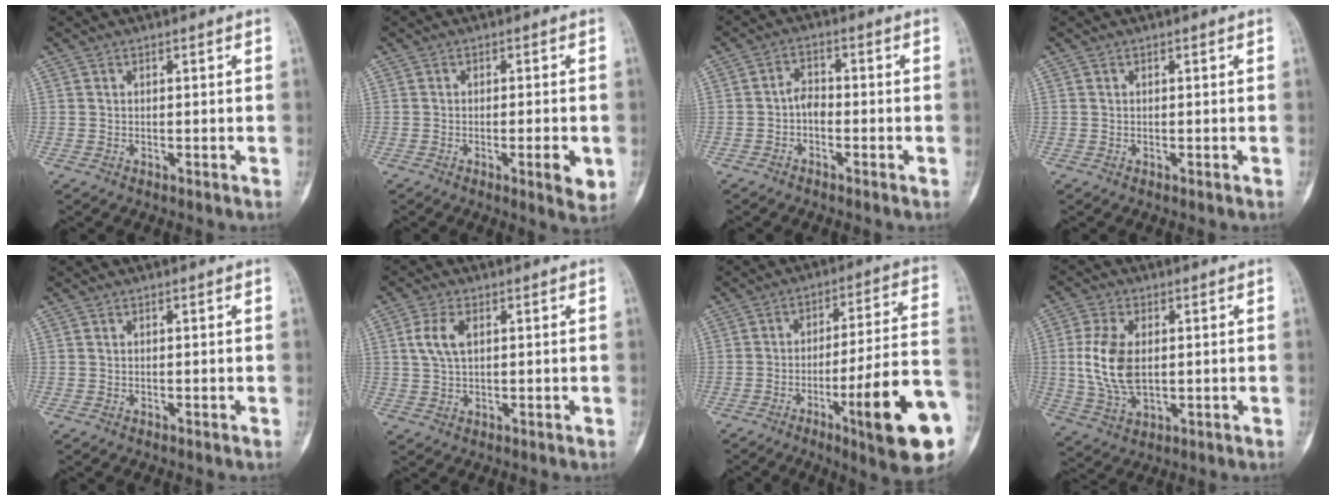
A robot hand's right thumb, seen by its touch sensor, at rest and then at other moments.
{"total": 4.9, "force": [-1.3, 1.1, 4.6], "torque": [-0.063, -0.007, -0.017]}
{"total": 3.3, "force": [-1.3, 2.2, 2.1], "torque": [-0.027, 0.021, -0.034]}
{"total": 0.0}
{"total": 0.0}
{"total": 4.9, "force": [1.4, 2.5, 4.0], "torque": [-0.091, 0.003, 0.026]}
{"total": 20.2, "force": [-7.5, 2.8, 18.5], "torque": [-0.238, 0.021, -0.106]}
{"total": 10.4, "force": [0.7, 6.0, 8.4], "torque": [-0.176, -0.006, 0.021]}